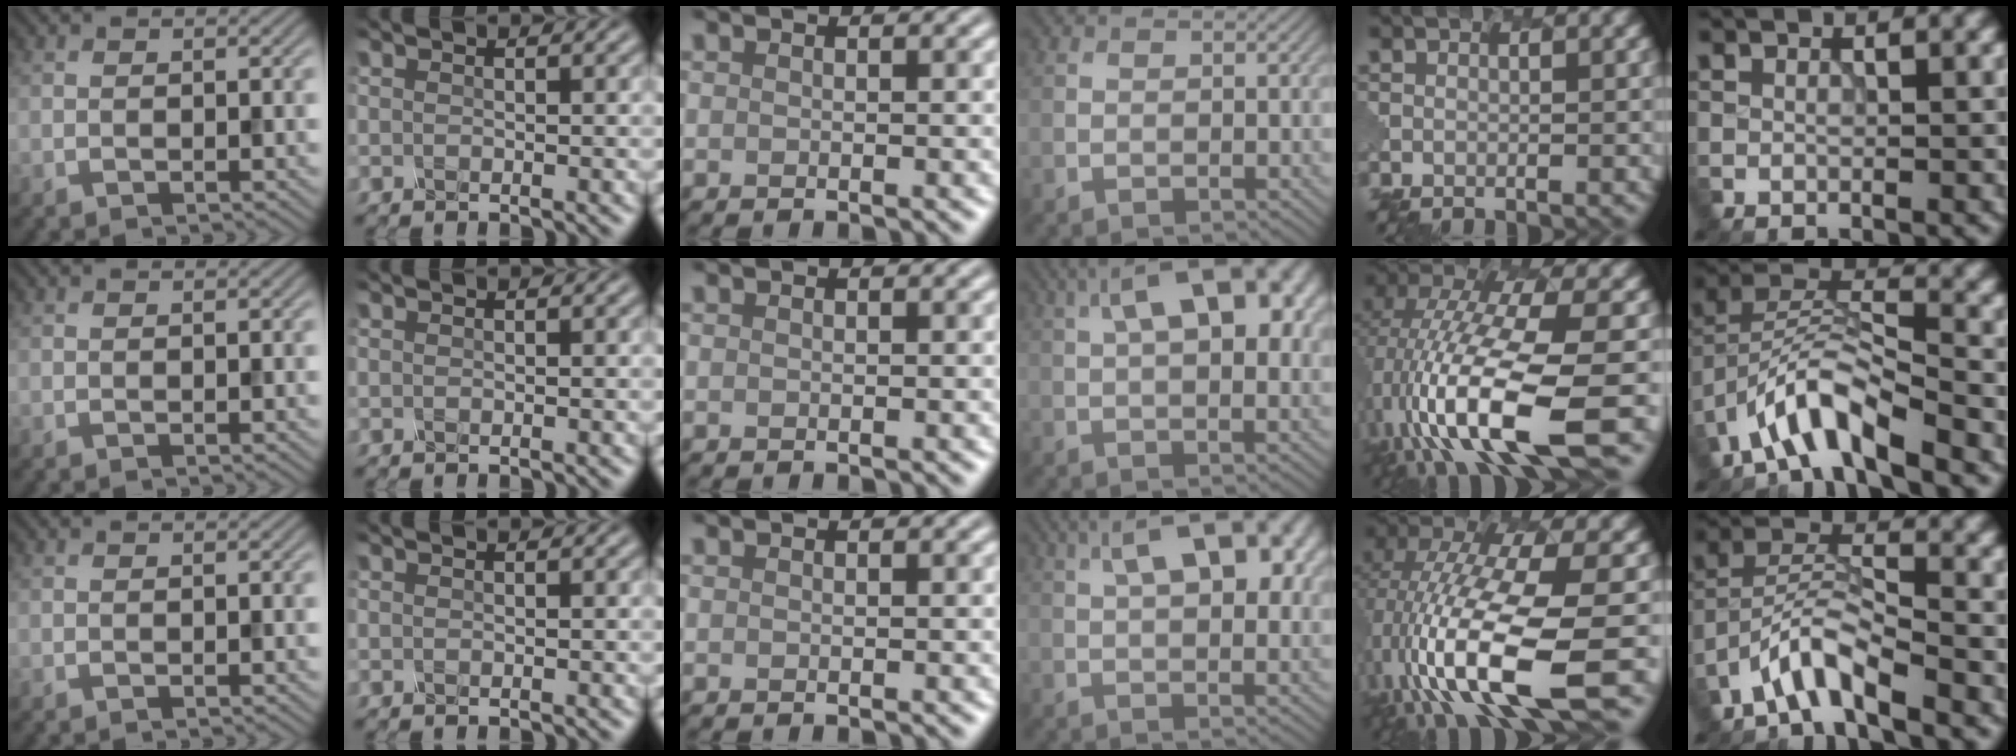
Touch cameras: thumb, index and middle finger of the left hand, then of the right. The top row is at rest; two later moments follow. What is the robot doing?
{"motion": "shake", "object": "salt shaker"}